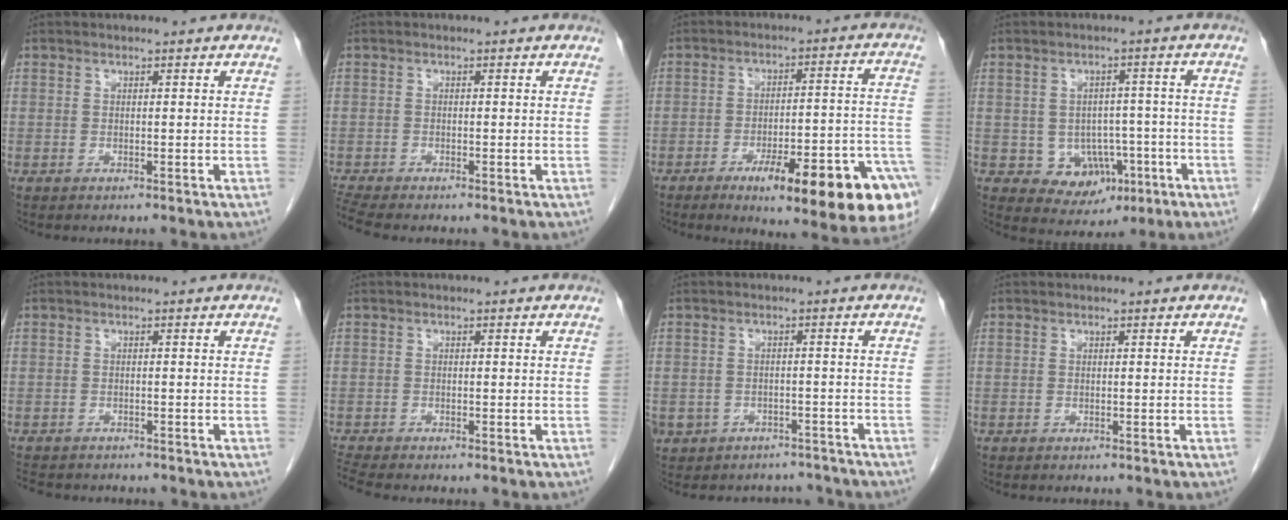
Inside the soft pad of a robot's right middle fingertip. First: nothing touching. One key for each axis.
{"total": 2.8, "fx": -2.6, "fy": -0.5, "fz": 0.8, "tx": -0.028, "ty": -0.016, "tz": -0.052}
{"total": 20.3, "fx": -11.2, "fy": 2.6, "fz": 16.7, "tx": -0.136, "ty": 0.019, "tz": -0.150}
{"total": 7.0, "fx": -2.0, "fy": 5.7, "fz": 3.6, "tx": -0.043, "ty": 0.012, "tz": -0.013}
{"total": 6.1, "fx": -5.4, "fy": 2.1, "fz": 2.0, "tx": -0.034, "ty": -0.006, "tz": -0.074}
{"total": 2.2, "fx": -2.1, "fy": -0.5, "fz": 0.4, "tx": -0.023, "ty": -0.016, "tz": -0.043}
{"total": 9.9, "fx": -7.5, "fy": 6.1, "fz": 1.8, "tx": -0.039, "ty": 0.015, "tz": -0.085}
{"total": 0.0}